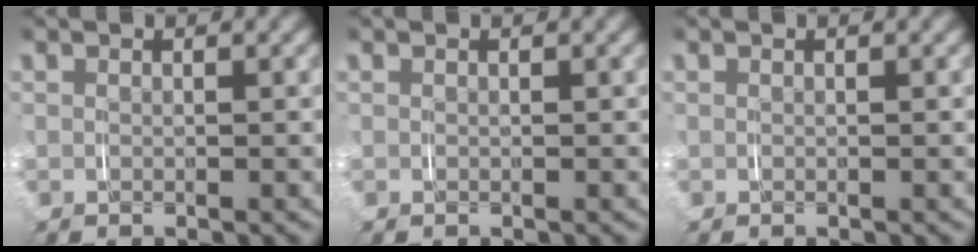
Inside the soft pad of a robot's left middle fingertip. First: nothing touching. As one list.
[{"total": 0.0}, {"total": 0.0}]